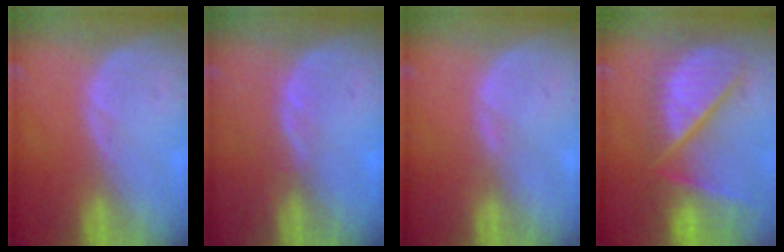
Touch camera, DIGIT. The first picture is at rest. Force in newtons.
{"total": 1.1, "press": 1.0, "slide": 0.5}
{"total": 0.7, "press": 0.7, "slide": 0.2}
{"total": 12.4, "press": 10.2, "slide": 7.1}